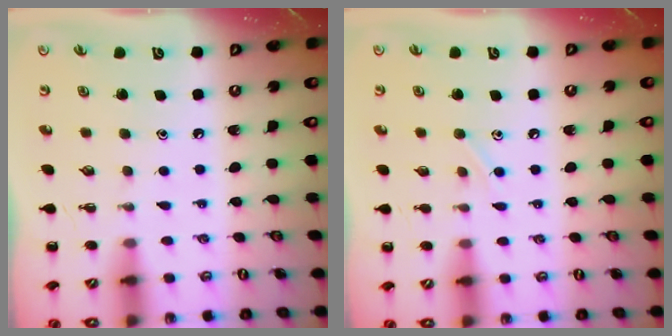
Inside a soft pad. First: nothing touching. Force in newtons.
{"total": 4.5, "press": 4.3, "slide": 1.1}